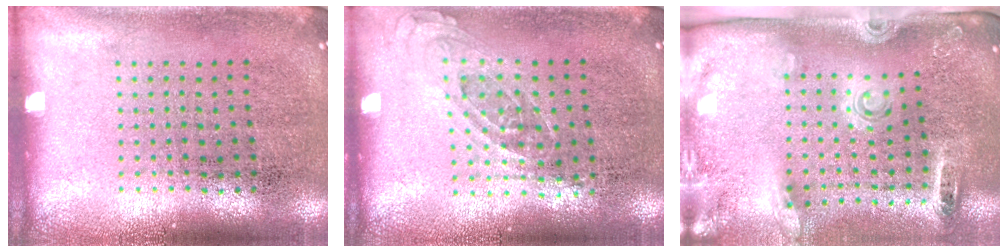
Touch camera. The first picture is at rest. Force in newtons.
{"total": 0.8, "press": 0.7, "slide": 0.4}
{"total": 2.8, "press": 2.0, "slide": 2.0}